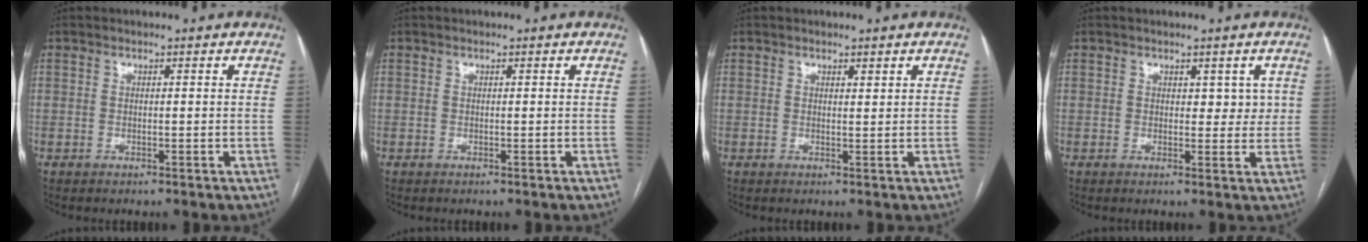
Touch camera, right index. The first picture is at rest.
{"total": 0.0}
{"total": 0.9, "force": [0.7, 0.2, 0.5], "torque": [-0.009, -0.004, 0.011]}
{"total": 2.7, "force": [0.8, 1.8, 1.9], "torque": [-0.014, 0.002, 0.010]}